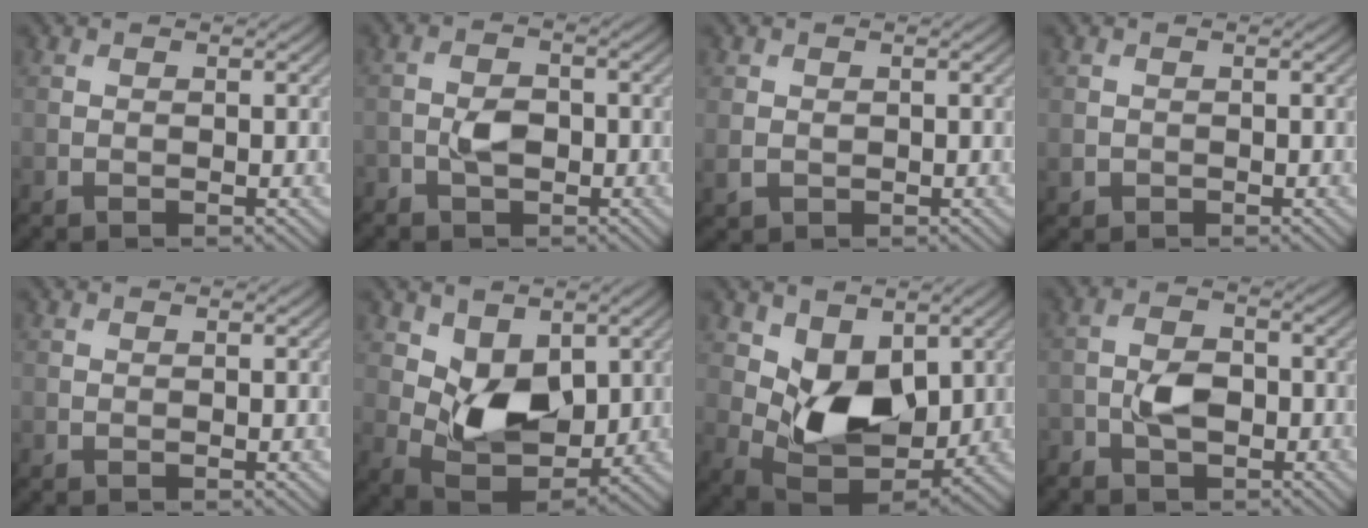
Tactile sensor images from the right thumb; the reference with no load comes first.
{"total": 3.3, "force": [-1.2, 2.3, 2.1], "torque": [-0.040, 0.002, -0.027]}
{"total": 2.0, "force": [0.0, 1.6, 1.1], "torque": [-0.030, -0.007, 0.003]}
{"total": 1.2, "force": [-0.3, 1.1, 0.2], "torque": [-0.003, -0.008, -0.007]}
{"total": 0.0}
{"total": 8.2, "force": [2.5, 5.3, 5.7], "torque": [-0.117, -0.024, 0.046]}
{"total": 9.2, "force": [2.6, 5.9, 6.6], "torque": [-0.136, -0.026, 0.047]}
{"total": 4.3, "force": [-1.7, 2.8, 2.8], "torque": [-0.056, 0.003, -0.037]}